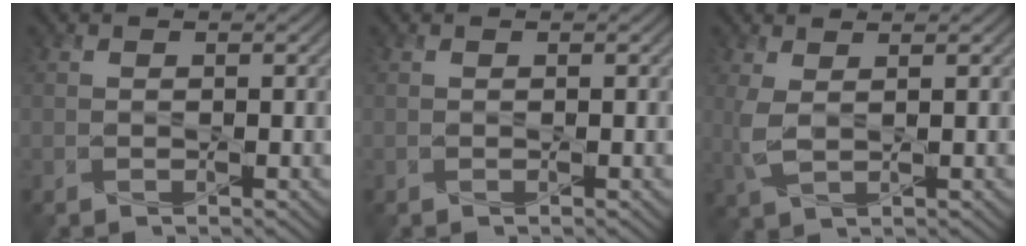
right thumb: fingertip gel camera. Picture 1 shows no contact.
{"total": 0.0}
{"total": 3.1, "force": [1.1, 1.3, 2.7], "torque": [-0.079, -0.001, 0.020]}